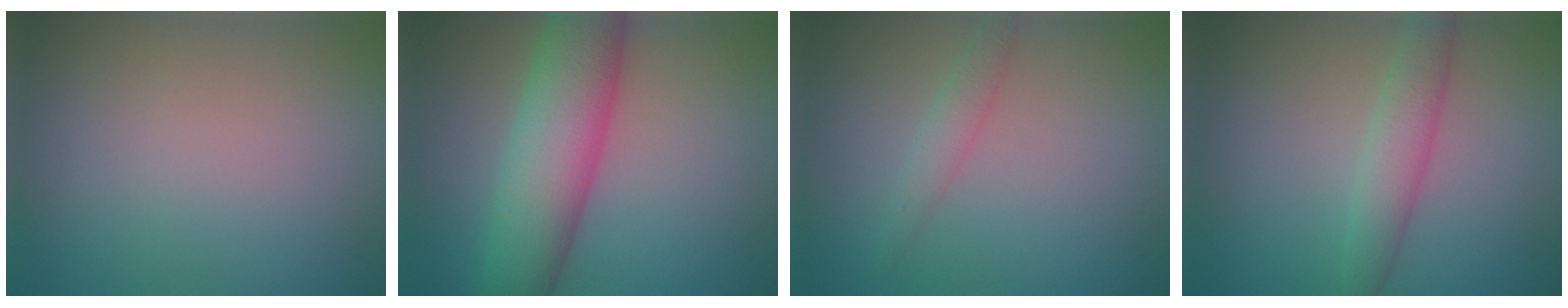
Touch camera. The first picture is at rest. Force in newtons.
{"total": 9.3, "press": 9.3, "slide": 0.1}
{"total": 1.6, "press": 1.6, "slide": 0.0}
{"total": 3.0, "press": 3.0, "slide": 0.1}